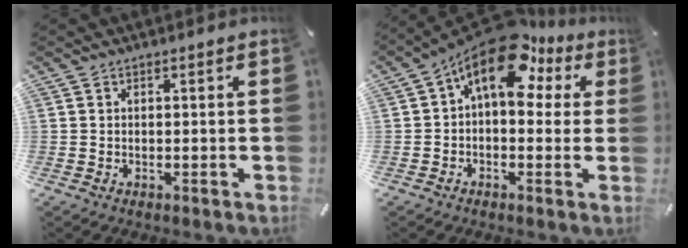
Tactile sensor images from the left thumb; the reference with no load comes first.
{"total": 15.3, "force": [7.5, 7.7, 11.0], "torque": [-0.182, -0.042, 0.126]}